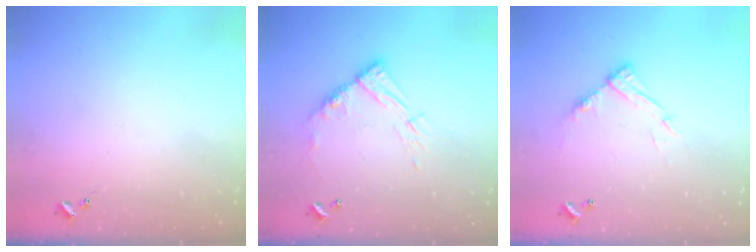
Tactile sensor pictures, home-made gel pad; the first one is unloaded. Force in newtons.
{"total": 11.8, "press": 11.7, "slide": 1.0}
{"total": 11.5, "press": 11.4, "slide": 0.8}